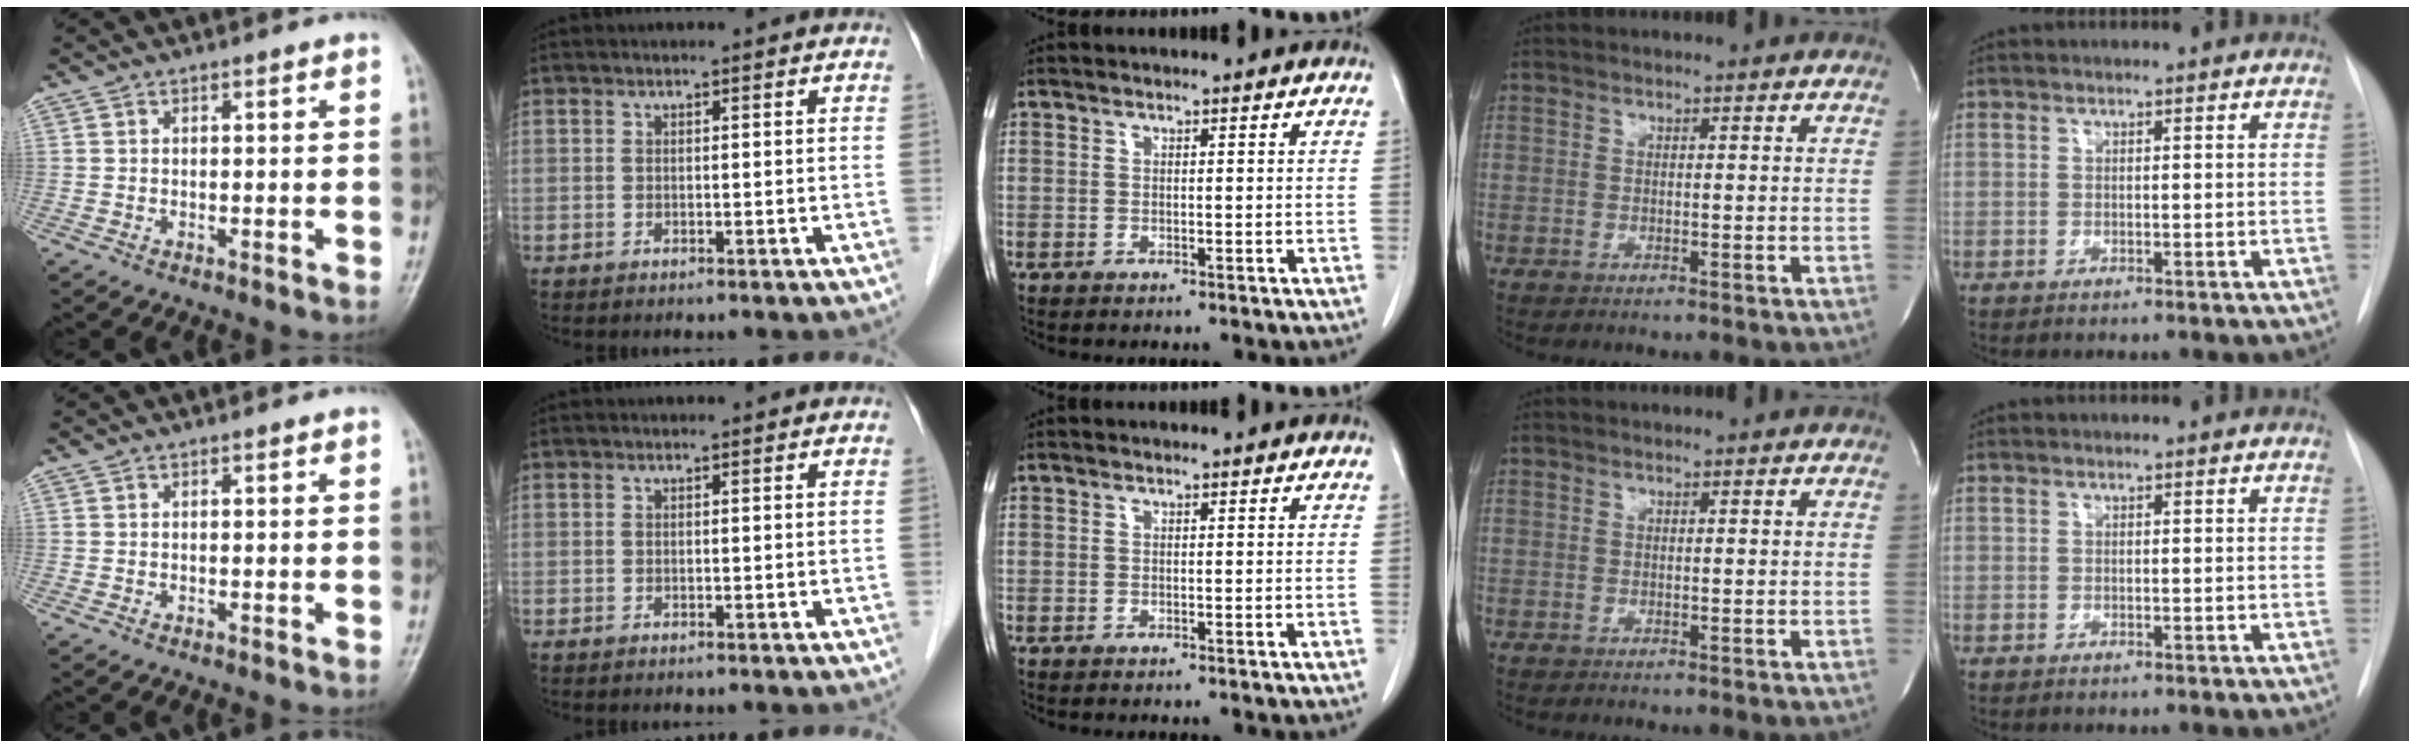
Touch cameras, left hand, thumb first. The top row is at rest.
{}